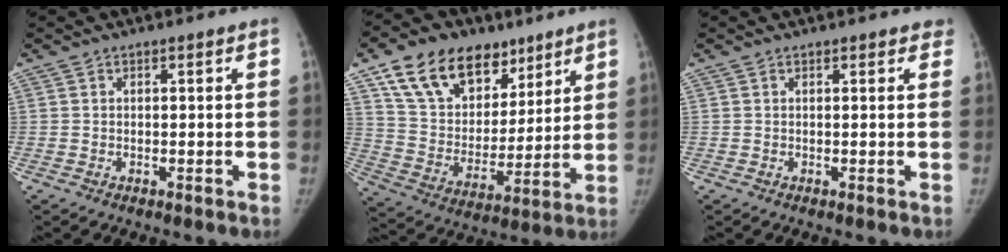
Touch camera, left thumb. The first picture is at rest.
{"total": 21.0, "force": [12.7, 13.4, 10.0], "torque": [-0.131, -0.032, 0.226]}
{"total": 1.3, "force": [1.0, 0.7, 0.4], "torque": [0.009, -0.002, 0.002]}